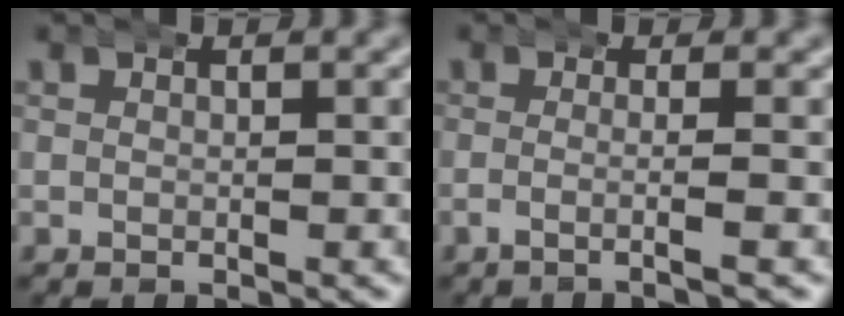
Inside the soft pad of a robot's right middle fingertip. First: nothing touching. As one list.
[{"total": 2.2, "force": [-1.2, -0.6, 1.8], "torque": [-0.038, -0.003, -0.020]}]